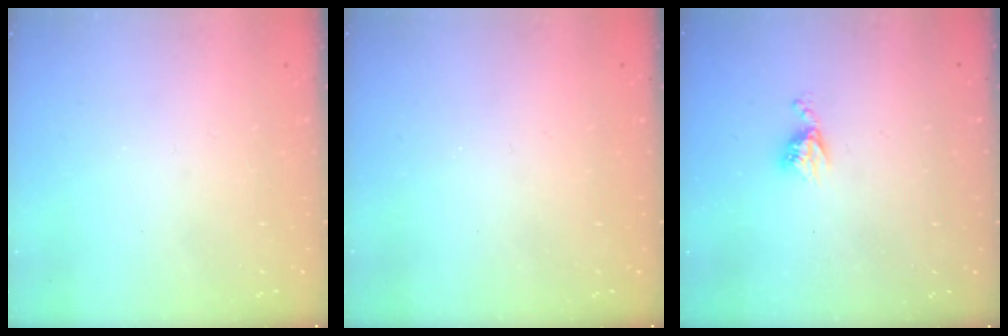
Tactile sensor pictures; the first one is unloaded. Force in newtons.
{"total": 0.0}
{"total": 5.1, "press": 5.1, "slide": 0.4}